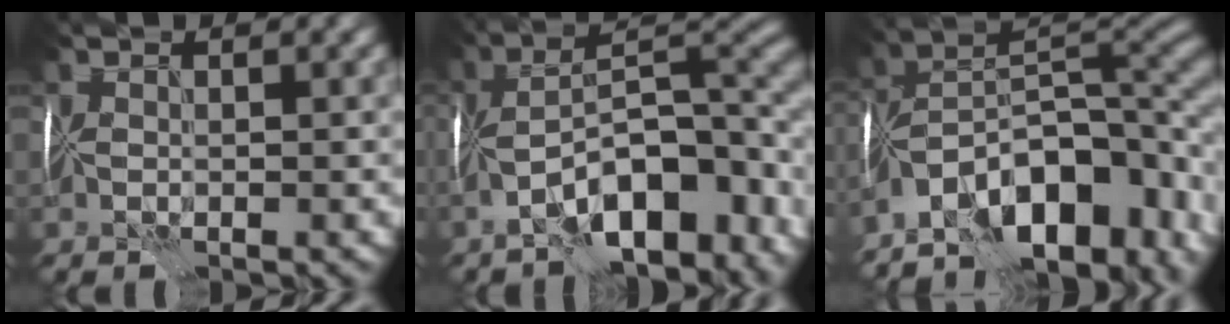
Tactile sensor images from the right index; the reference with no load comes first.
{"total": 14.0, "force": [-5.6, 5.8, 11.4], "torque": [-0.169, 0.019, -0.087]}
{"total": 16.0, "force": [-8.0, 7.9, 11.4], "torque": [-0.179, 0.016, -0.140]}